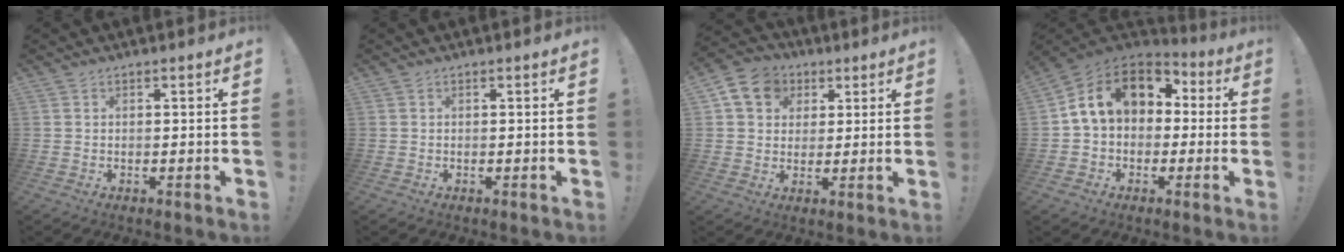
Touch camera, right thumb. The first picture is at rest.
{"total": 0.0}
{"total": 10.7, "force": [3.9, 8.9, 4.5], "torque": [-0.065, -0.008, 0.079]}
{"total": 15.0, "force": [4.0, 10.7, 9.8], "torque": [-0.160, 0.004, 0.071]}